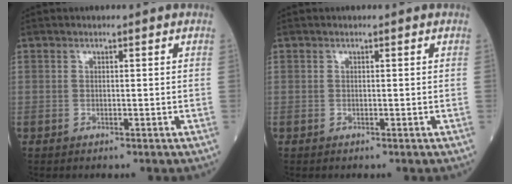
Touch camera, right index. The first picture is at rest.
{"total": 0.0}